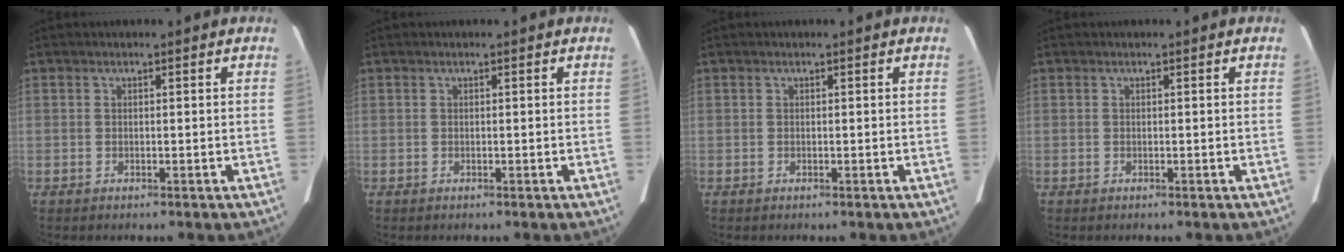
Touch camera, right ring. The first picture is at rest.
{"total": 0.0}
{"total": 0.0}
{"total": 0.0}